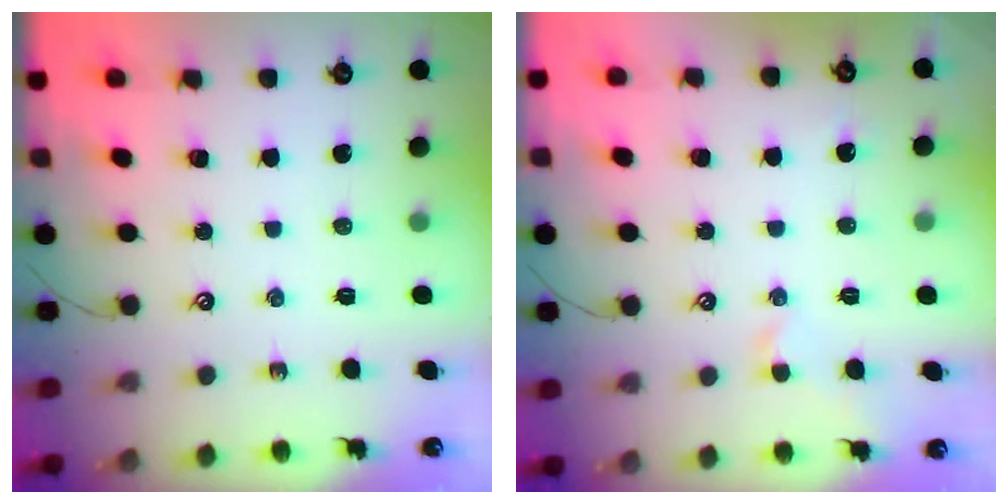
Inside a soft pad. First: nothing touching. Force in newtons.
{"total": 0.9, "press": 0.8, "slide": 0.3}